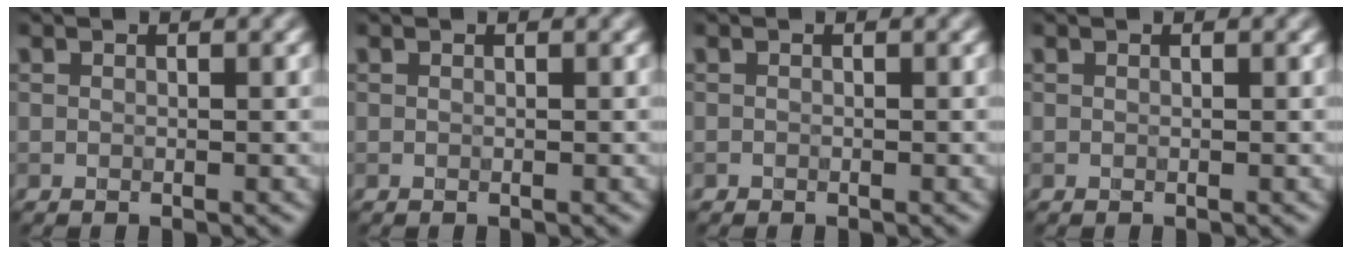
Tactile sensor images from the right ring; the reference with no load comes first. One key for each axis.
{"total": 0.0}
{"total": 0.0}
{"total": 0.0}